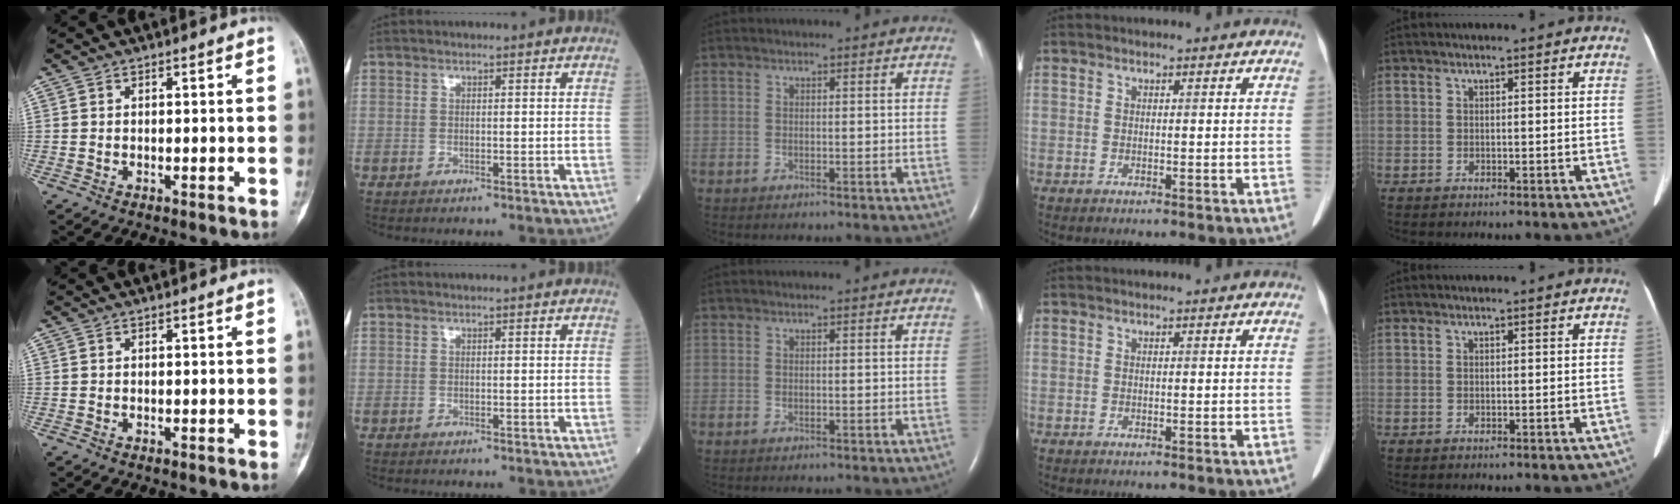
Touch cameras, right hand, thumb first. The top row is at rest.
{}